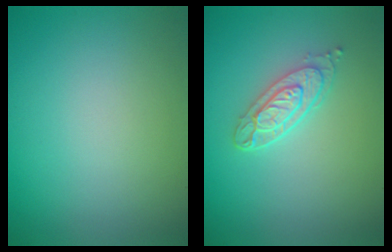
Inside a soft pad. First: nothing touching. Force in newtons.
{"total": 3.2, "press": 2.6, "slide": 1.9}